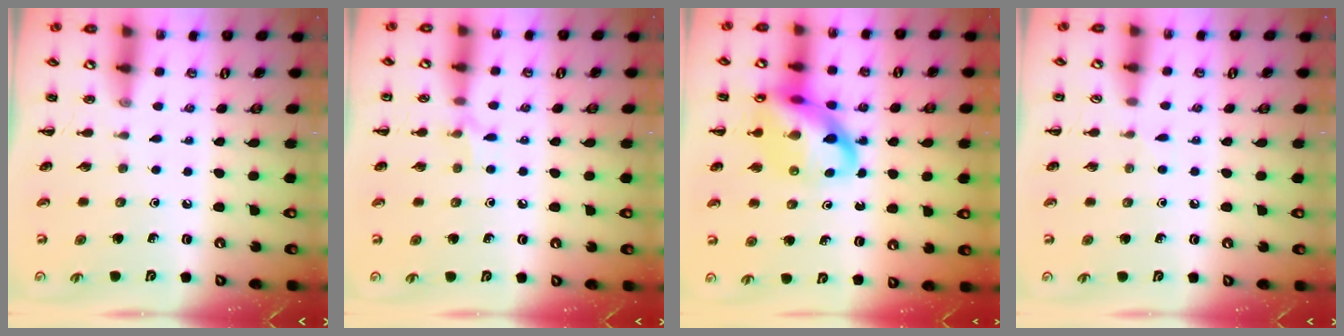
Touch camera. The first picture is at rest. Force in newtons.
{"total": 5.4, "press": 5.1, "slide": 1.7}
{"total": 17.2, "press": 17.1, "slide": 2.5}
{"total": 3.8, "press": 3.6, "slide": 1.4}